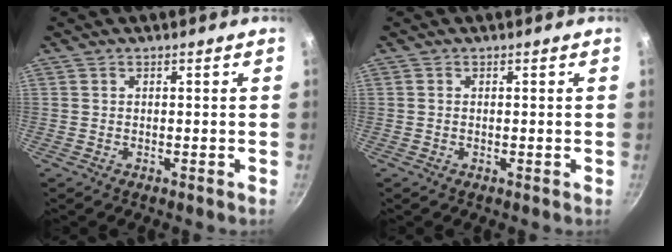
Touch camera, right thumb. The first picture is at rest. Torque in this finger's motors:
{"motor_torque": [-0.29, -0.16, -0.42, 0.24, -0.02]}